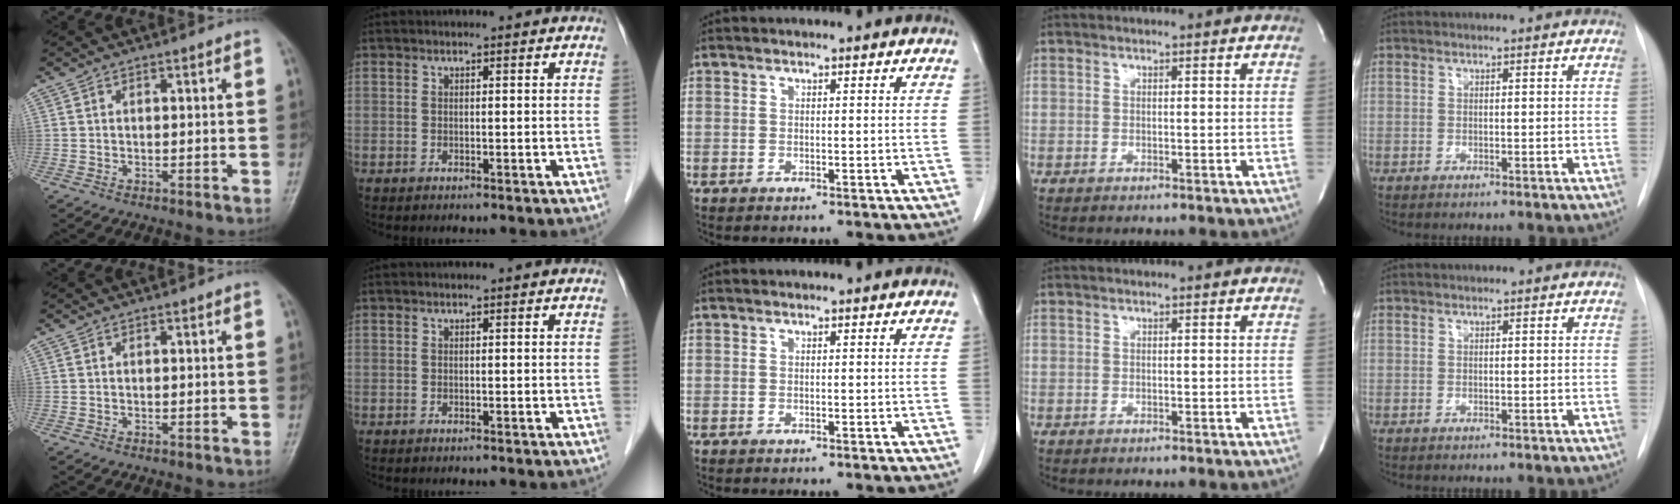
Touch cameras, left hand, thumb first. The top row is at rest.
{}